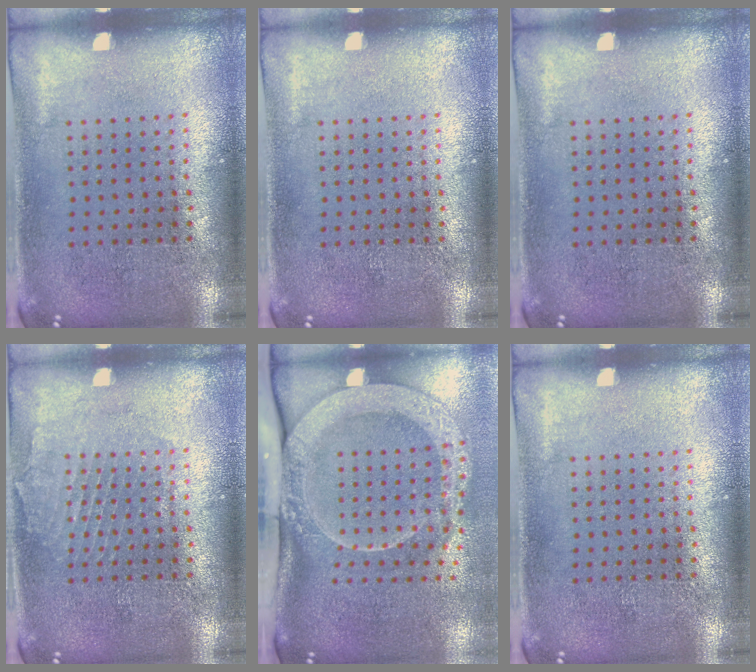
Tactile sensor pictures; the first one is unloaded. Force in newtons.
{"total": 0.0}
{"total": 0.0}
{"total": 1.2, "press": 1.2, "slide": 0.1}
{"total": 3.0, "press": 2.1, "slide": 2.1}
{"total": 0.0}